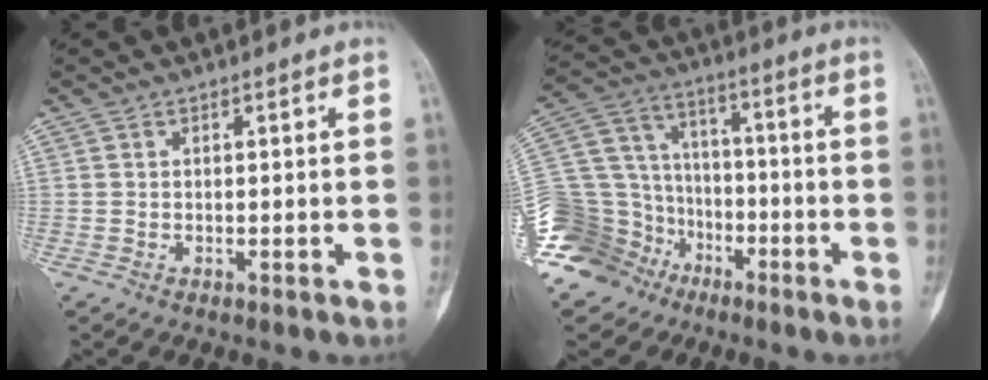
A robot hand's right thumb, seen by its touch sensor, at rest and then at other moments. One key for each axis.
{"total": 21.0, "fx": -10.9, "fy": 16.2, "fz": 7.7, "tx": -0.165, "ty": 0.080, "tz": -0.189}